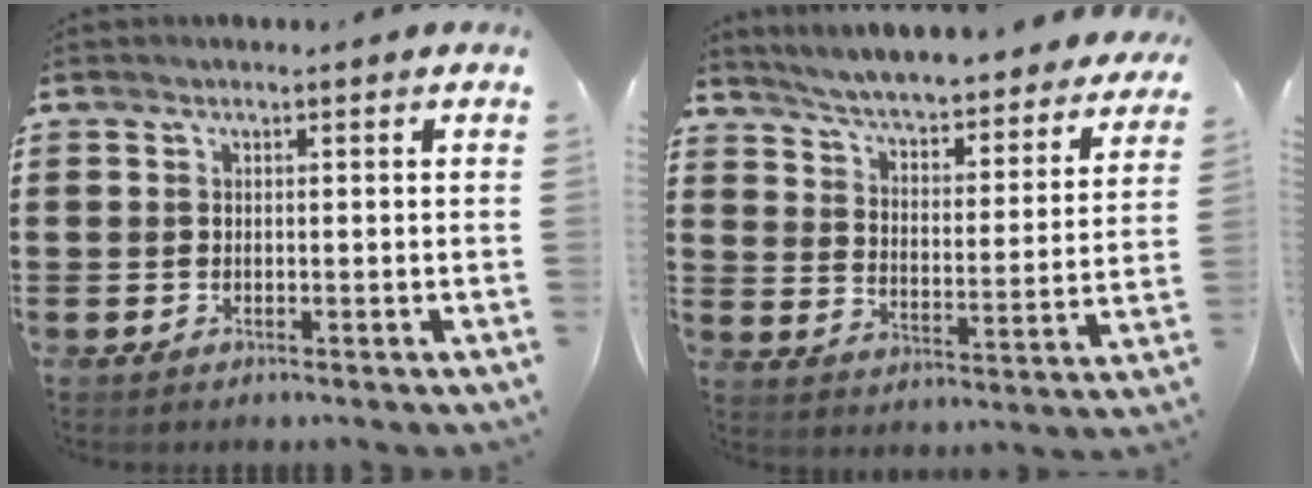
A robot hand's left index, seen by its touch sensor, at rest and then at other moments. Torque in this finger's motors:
{"motor_torque": [2.14, 0.00, 0.06, -0.14]}